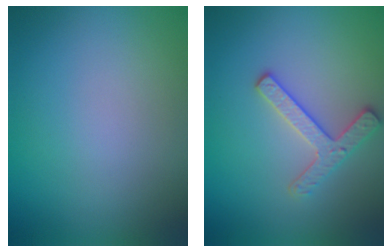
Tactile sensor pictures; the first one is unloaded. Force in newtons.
{"total": 2.7, "press": 2.6, "slide": 0.7}